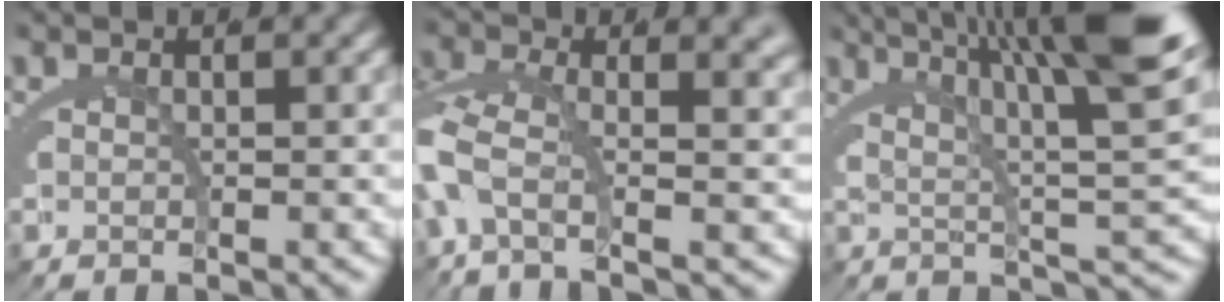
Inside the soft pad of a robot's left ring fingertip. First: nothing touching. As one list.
[{"total": 4.4, "force": [-0.1, 1.7, 4.0], "torque": [-0.110, -0.027, 0.008]}, {"total": 10.7, "force": [4.7, 2.2, 9.4], "torque": [-0.116, 0.019, 0.064]}]